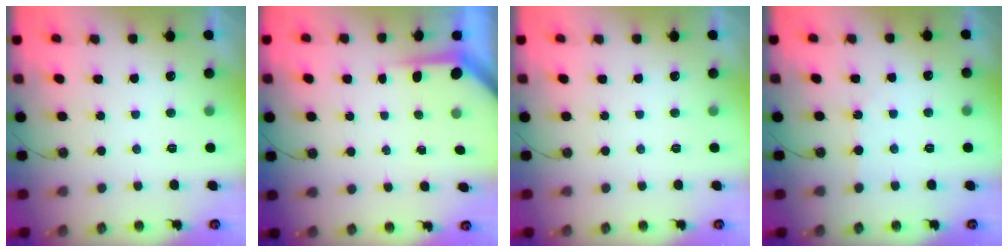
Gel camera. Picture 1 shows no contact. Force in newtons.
{"total": 3.6, "press": 3.6, "slide": 0.4}
{"total": 0.0}
{"total": 2.5, "press": 2.5, "slide": 0.5}